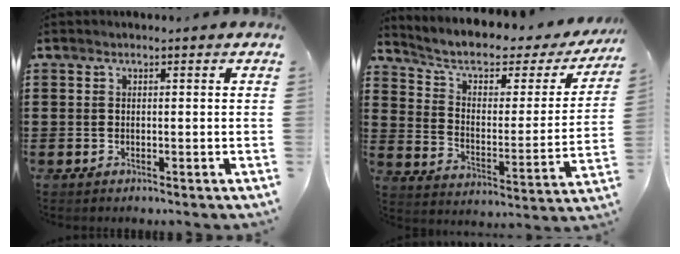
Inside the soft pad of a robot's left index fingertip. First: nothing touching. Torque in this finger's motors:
{"motor_torque": [2.14, 0.00, 0.33, 0.12]}